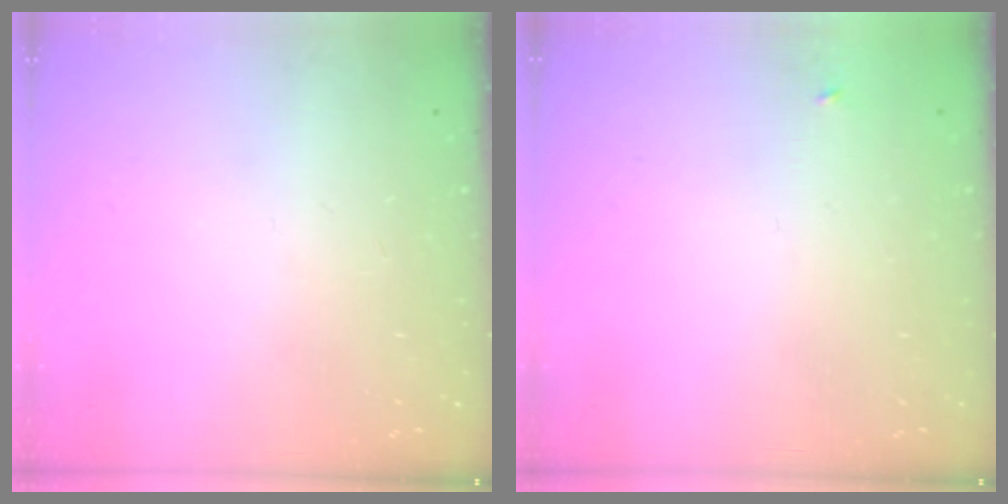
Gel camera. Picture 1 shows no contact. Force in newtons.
{"total": 2.3, "press": 2.3, "slide": 0.2}